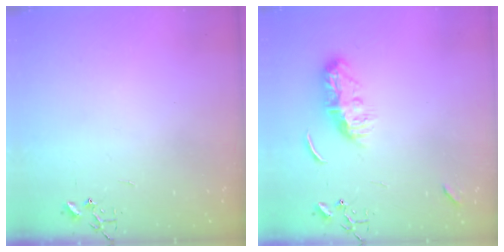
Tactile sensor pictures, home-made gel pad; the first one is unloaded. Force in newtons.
{"total": 9.1, "press": 9.1, "slide": 0.8}